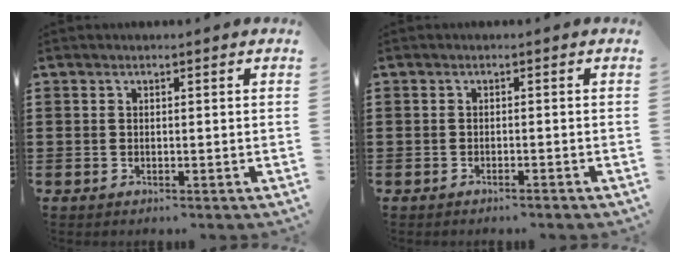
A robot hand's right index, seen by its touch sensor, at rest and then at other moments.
{"total": 0.7, "force": [-0.7, -0.1, 0.3], "torque": [-0.006, 0.001, -0.014]}